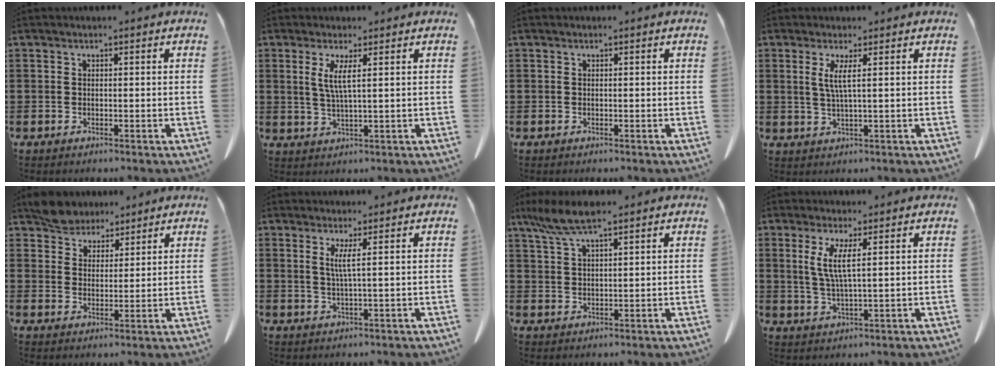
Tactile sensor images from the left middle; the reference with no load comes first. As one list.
[{"total": 3.5, "force": [1.4, 0.0, 3.1], "torque": [-0.070, -0.004, 0.024]}, {"total": 0.0}, {"total": 3.0, "force": [1.0, -0.3, 2.8], "torque": [-0.060, -0.006, 0.015]}, {"total": 4.9, "force": [4.4, 2.1, 0.4], "torque": [-0.027, -0.003, 0.085]}, {"total": 2.6, "force": [0.9, -0.6, 2.4], "torque": [-0.050, -0.009, 0.014]}, {"total": 6.5, "force": [4.6, 1.1, 4.5], "torque": [-0.106, -0.006, 0.082]}, {"total": 4.4, "force": [1.8, 0.3, 4.0], "torque": [-0.086, -0.003, 0.030]}]